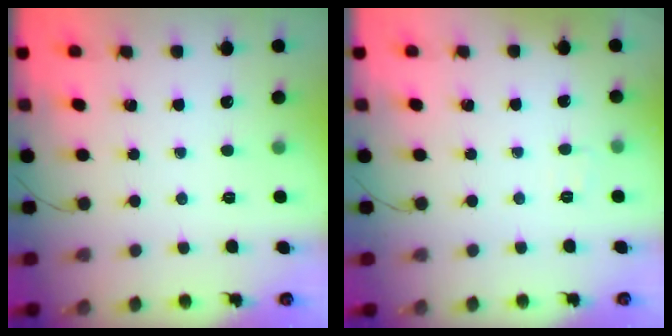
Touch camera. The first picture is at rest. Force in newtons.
{"total": 2.0, "press": 1.7, "slide": 1.1}